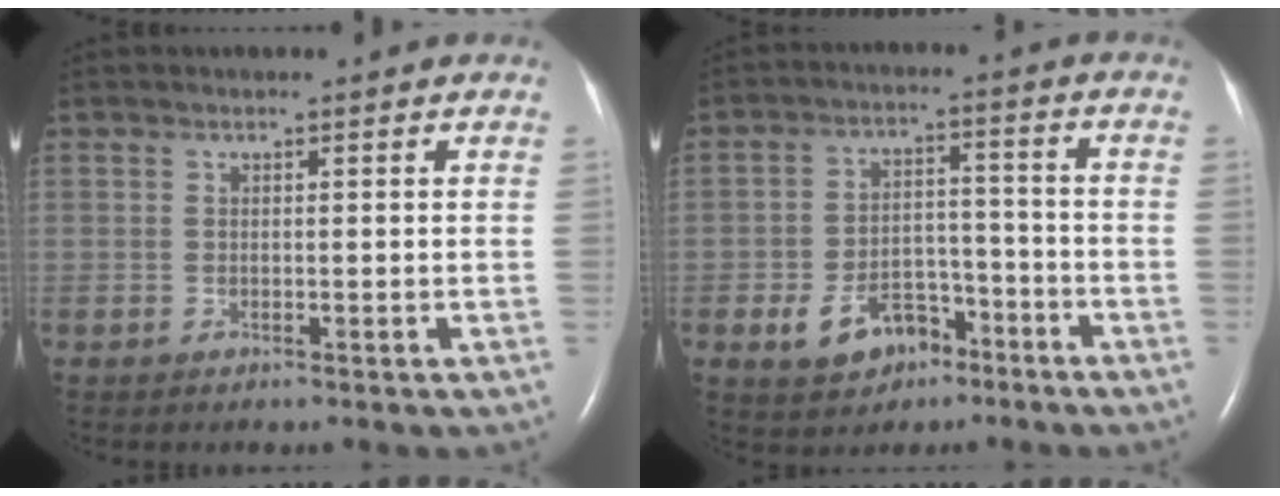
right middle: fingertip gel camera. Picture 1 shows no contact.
{"total": 8.0, "force": [-4.5, 5.2, 4.1], "torque": [-0.082, 0.017, -0.066]}